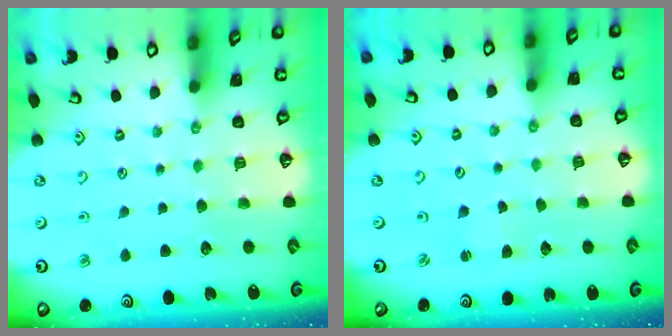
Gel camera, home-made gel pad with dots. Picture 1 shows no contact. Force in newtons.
{"total": 1.8, "press": 1.8, "slide": 0.2}